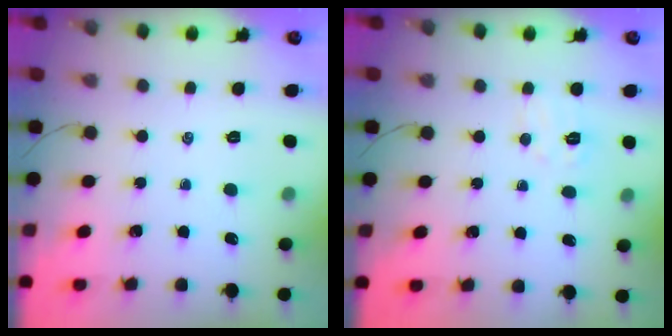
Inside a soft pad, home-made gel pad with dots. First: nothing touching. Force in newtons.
{"total": 5.0, "press": 4.9, "slide": 1.1}